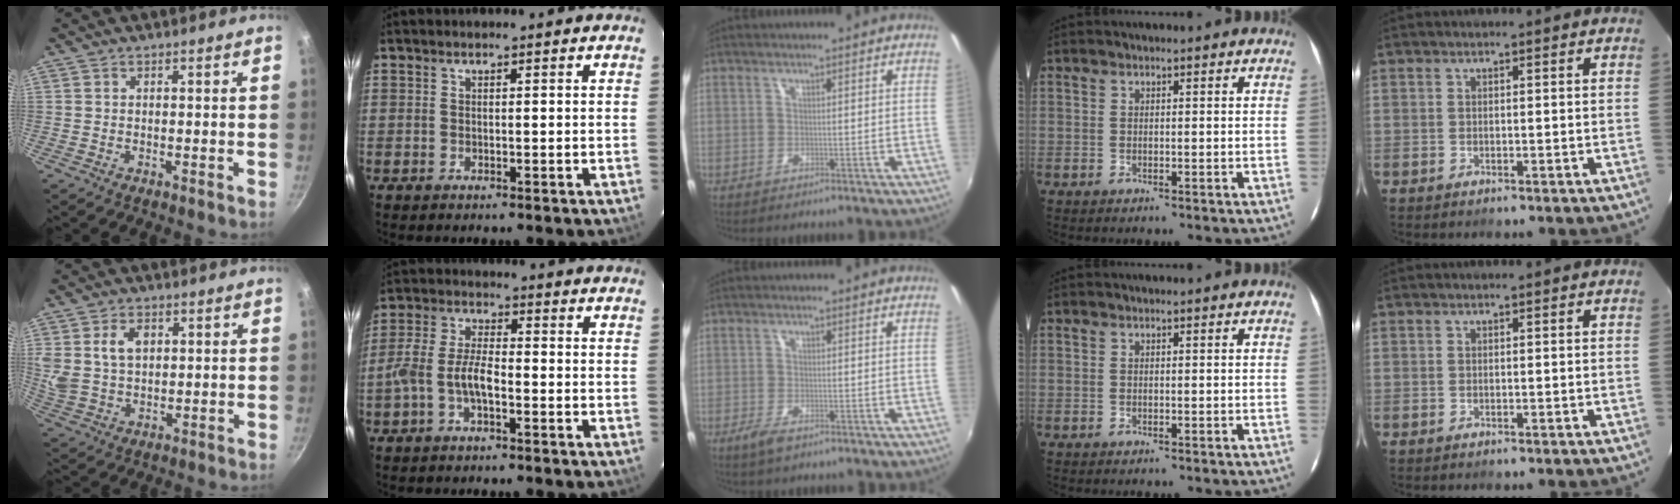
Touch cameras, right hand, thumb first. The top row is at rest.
{"thumb": {"total": 8.6, "force": [2.5, 6.0, 5.6], "torque": [-0.096, -0.007, 0.051]}, "index": {"total": 6.3, "force": [-2.5, 2.3, 5.3], "torque": [-0.121, 0.014, -0.050]}, "middle": {"total": 2.8, "force": [-1.9, 1.1, 1.8], "torque": [-0.043, -0.005, -0.036]}}